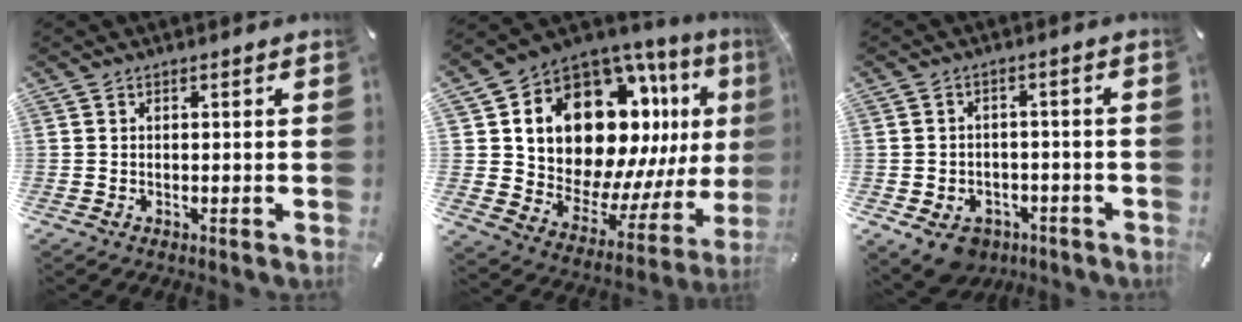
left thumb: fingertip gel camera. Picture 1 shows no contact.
{"total": 19.8, "force": [7.9, 13.4, 12.3], "torque": [-0.212, -0.072, 0.152]}
{"total": 6.7, "force": [-4.2, 4.6, 2.6], "torque": [-0.056, 0.027, -0.076]}